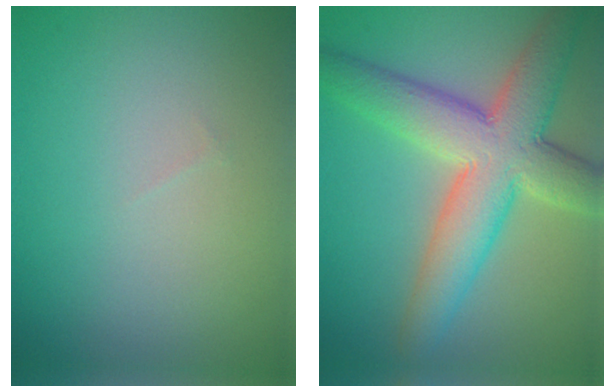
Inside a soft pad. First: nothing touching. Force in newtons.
{"total": 8.9, "press": 8.9, "slide": 0.4}